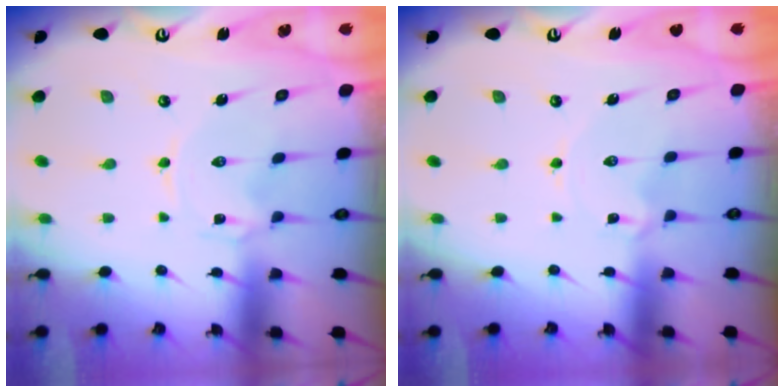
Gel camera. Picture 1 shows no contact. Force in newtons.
{"total": 0.0}